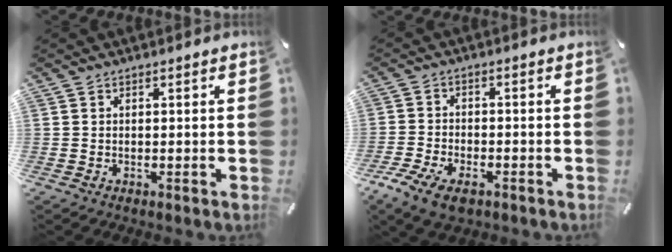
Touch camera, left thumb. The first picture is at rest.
{"total": 6.4, "force": [-4.0, 3.4, 3.6], "torque": [-0.089, 0.010, -0.078]}